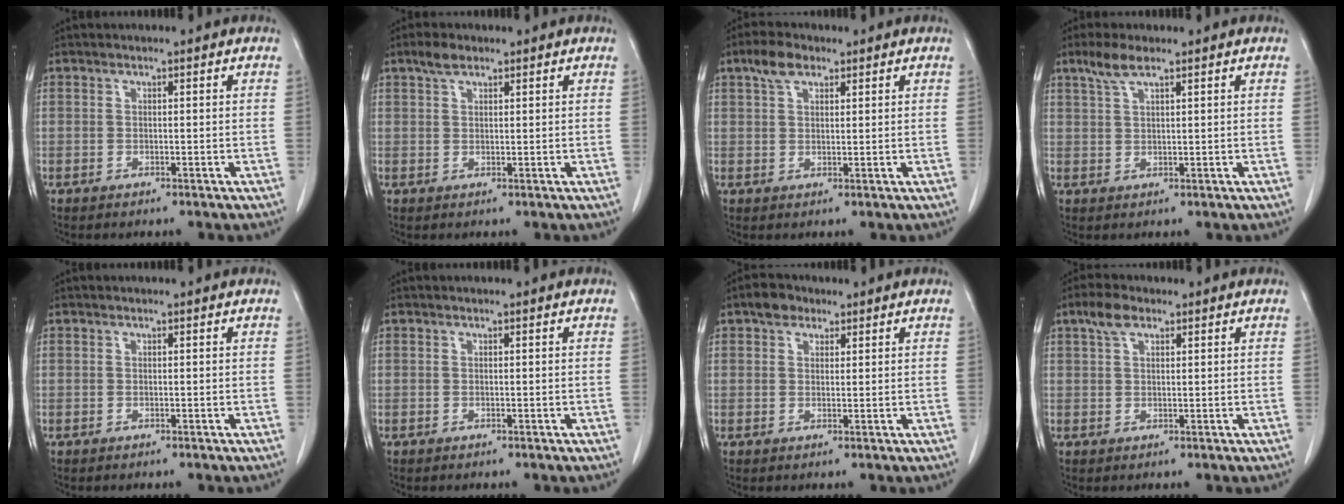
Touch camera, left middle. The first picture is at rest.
{"total": 2.4, "force": [1.8, 1.0, 1.4], "torque": [-0.032, 0.007, 0.034]}
{"total": 4.0, "force": [2.5, 1.9, 2.4], "torque": [-0.054, 0.012, 0.048]}
{"total": 3.5, "force": [2.5, 0.6, 2.4], "torque": [-0.058, 0.007, 0.053]}
{"total": 0.0}
{"total": 0.0}
{"total": 3.0, "force": [1.9, 2.0, 1.1], "torque": [-0.023, 0.010, 0.030]}
{"total": 3.3, "force": [2.0, 1.5, 2.2], "torque": [-0.050, 0.013, 0.041]}